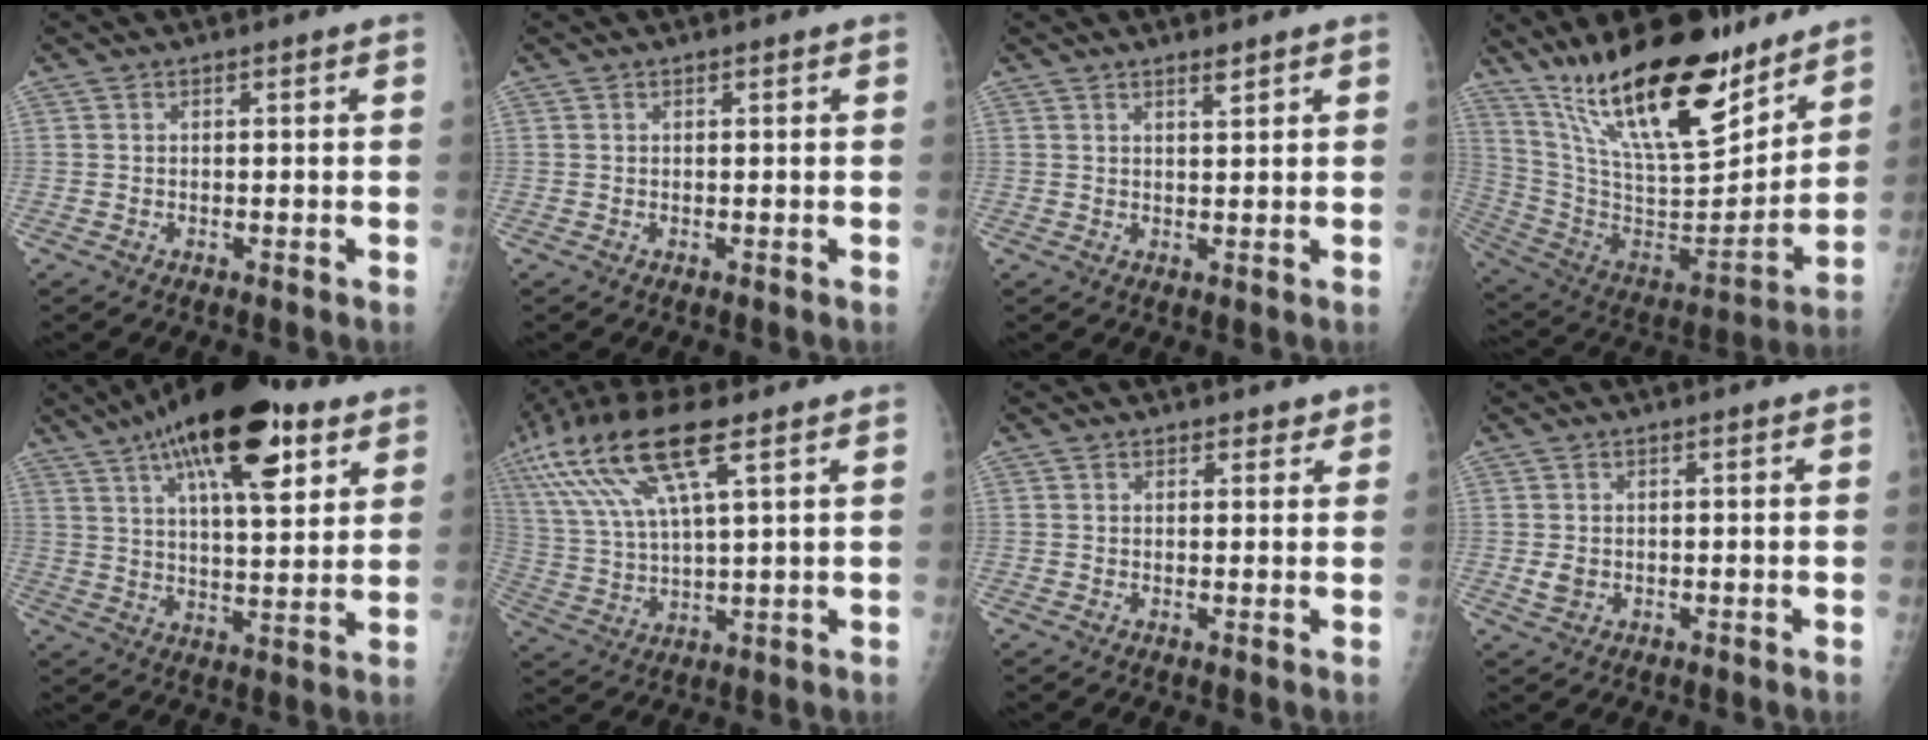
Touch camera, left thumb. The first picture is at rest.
{"total": 0.0}
{"total": 1.7, "force": [1.3, 0.3, 0.9], "torque": [-0.011, -0.011, 0.023]}
{"total": 26.3, "force": [18.7, 8.2, 16.5], "torque": [-0.239, -0.096, 0.325]}
{"total": 20.8, "force": [11.2, 7.6, 15.8], "torque": [-0.227, -0.026, 0.174]}
{"total": 17.5, "force": [8.9, 4.7, 14.3], "torque": [-0.312, 0.000, 0.174]}
{"total": 1.8, "force": [1.4, 1.2, 0.1], "torque": [0.021, -0.006, 0.012]}
{"total": 2.0, "force": [-0.1, 1.6, 1.1], "torque": [-0.016, -0.001, 0.003]}